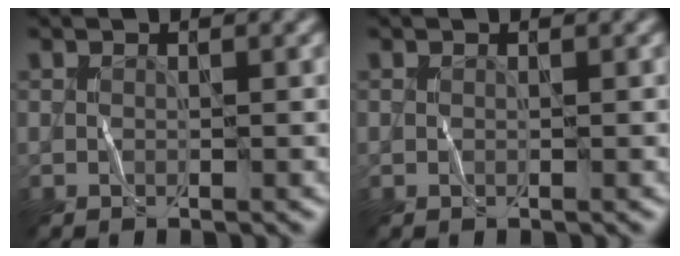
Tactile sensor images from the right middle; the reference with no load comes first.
{"total": 0.0}